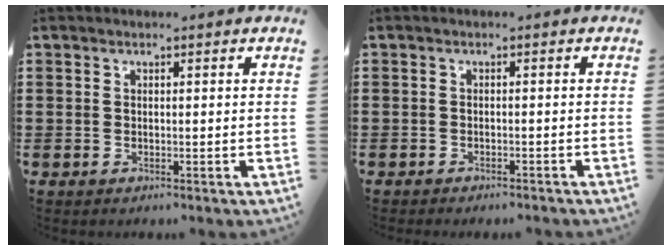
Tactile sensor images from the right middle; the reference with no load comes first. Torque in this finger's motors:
{"motor_torque": [0.91, -0.79, 0.23, 0.07]}